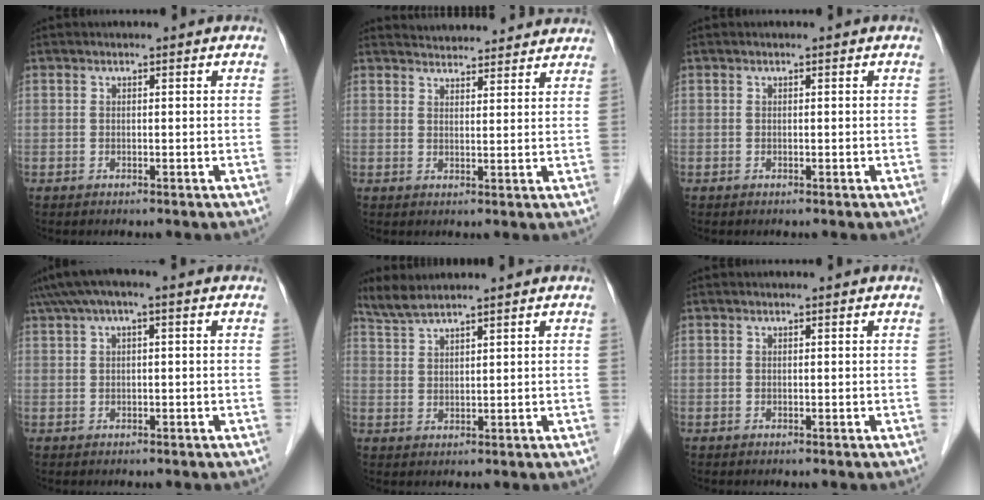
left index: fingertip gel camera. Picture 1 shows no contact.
{"total": 10.9, "force": [10.6, 1.9, 1.9], "torque": [-0.016, 0.024, 0.126]}
{"total": 0.0}
{"total": 4.6, "force": [2.1, 0.9, 3.9], "torque": [-0.081, 0.034, 0.037]}
{"total": 4.2, "force": [3.8, -0.3, 1.7], "torque": [-0.043, 0.019, 0.082]}
{"total": 0.0}